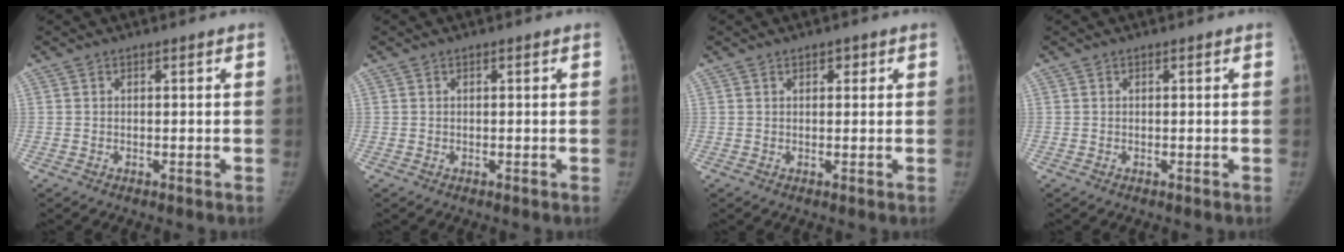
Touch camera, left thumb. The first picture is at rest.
{"total": 0.0}
{"total": 1.5, "force": [0.8, 0.9, 0.9], "torque": [-0.003, -0.001, 0.009]}
{"total": 0.0}